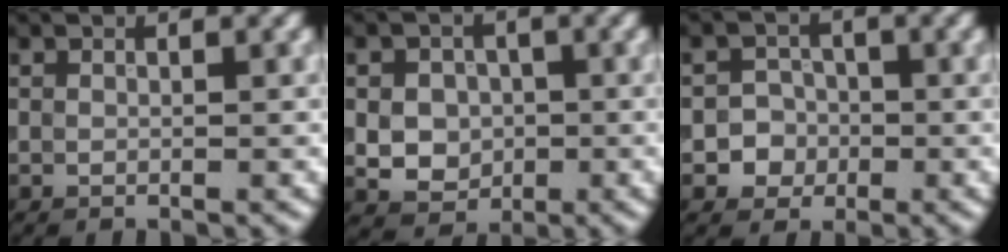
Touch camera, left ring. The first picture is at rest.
{"total": 4.4, "force": [-0.1, 3.8, 2.1], "torque": [-0.027, 0.005, -0.015]}
{"total": 2.9, "force": [-0.8, 2.7, 0.6], "torque": [0.019, 0.002, -0.028]}